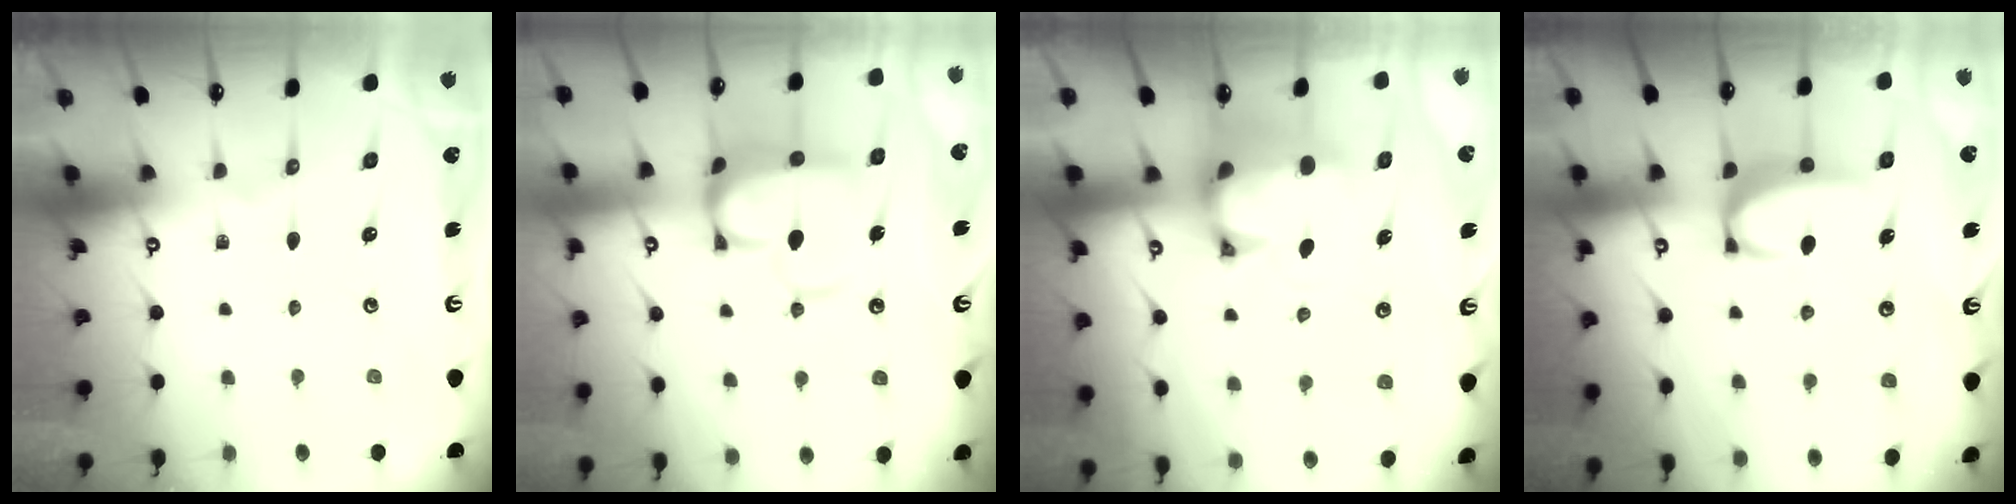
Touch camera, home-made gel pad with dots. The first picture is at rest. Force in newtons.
{"total": 9.5, "press": 9.4, "slide": 1.3}
{"total": 1.5, "press": 1.1, "slide": 1.1}
{"total": 3.1, "press": 3.1, "slide": 0.3}